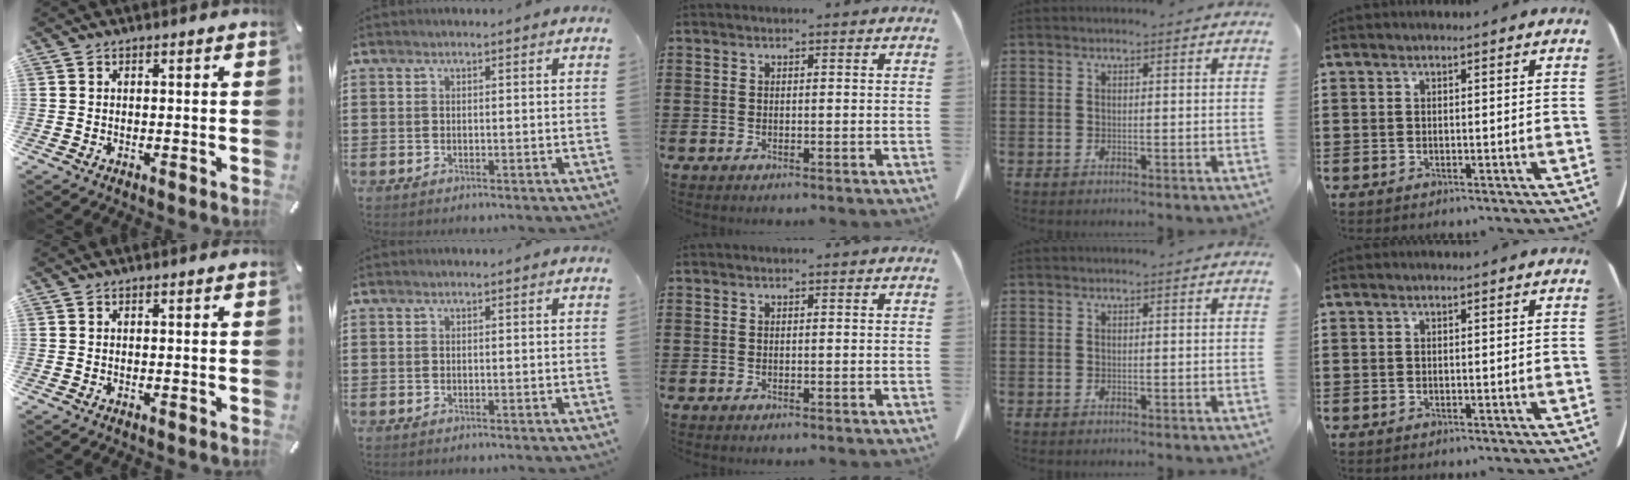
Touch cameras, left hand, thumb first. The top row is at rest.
{}